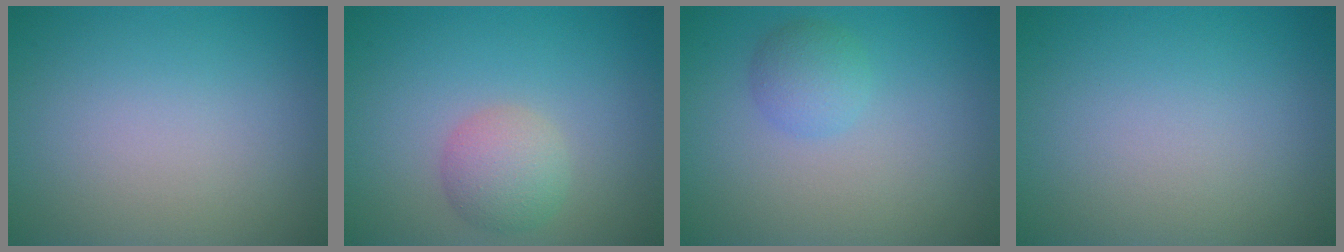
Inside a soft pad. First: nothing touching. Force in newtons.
{"total": 2.9, "press": 2.9, "slide": 0.1}
{"total": 2.1, "press": 2.1, "slide": 0.2}
{"total": 0.0}